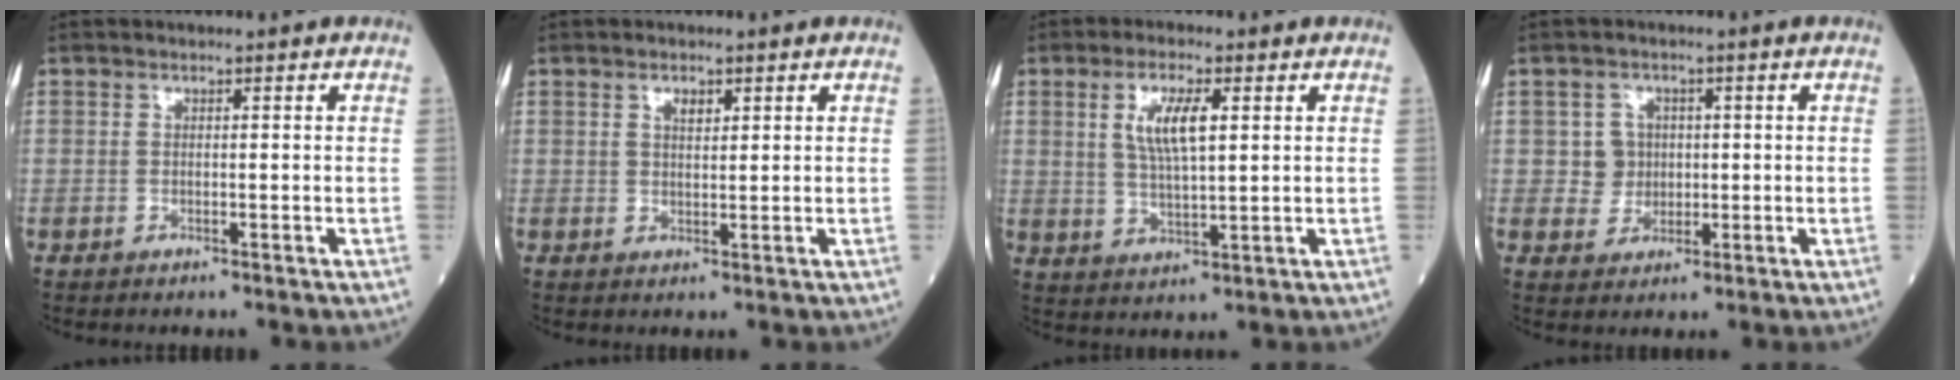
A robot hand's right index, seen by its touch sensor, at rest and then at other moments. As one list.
[{"total": 1.7, "force": [0.9, 0.8, 1.1], "torque": [-0.018, 0.001, 0.016]}, {"total": 6.5, "force": [2.0, 1.5, 6.0], "torque": [-0.120, 0.003, 0.044]}, {"total": 3.6, "force": [0.3, 3.5, 0.3], "torque": [0.004, 0.008, 0.007]}]